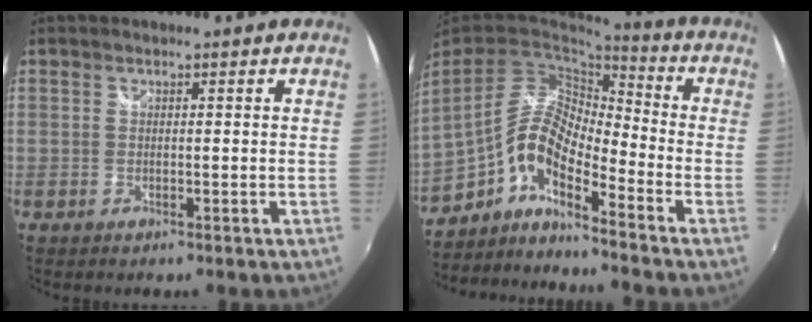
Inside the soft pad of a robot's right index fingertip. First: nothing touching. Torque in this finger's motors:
{"motor_torque": [0.40, -0.35, 0.70, 0.14]}